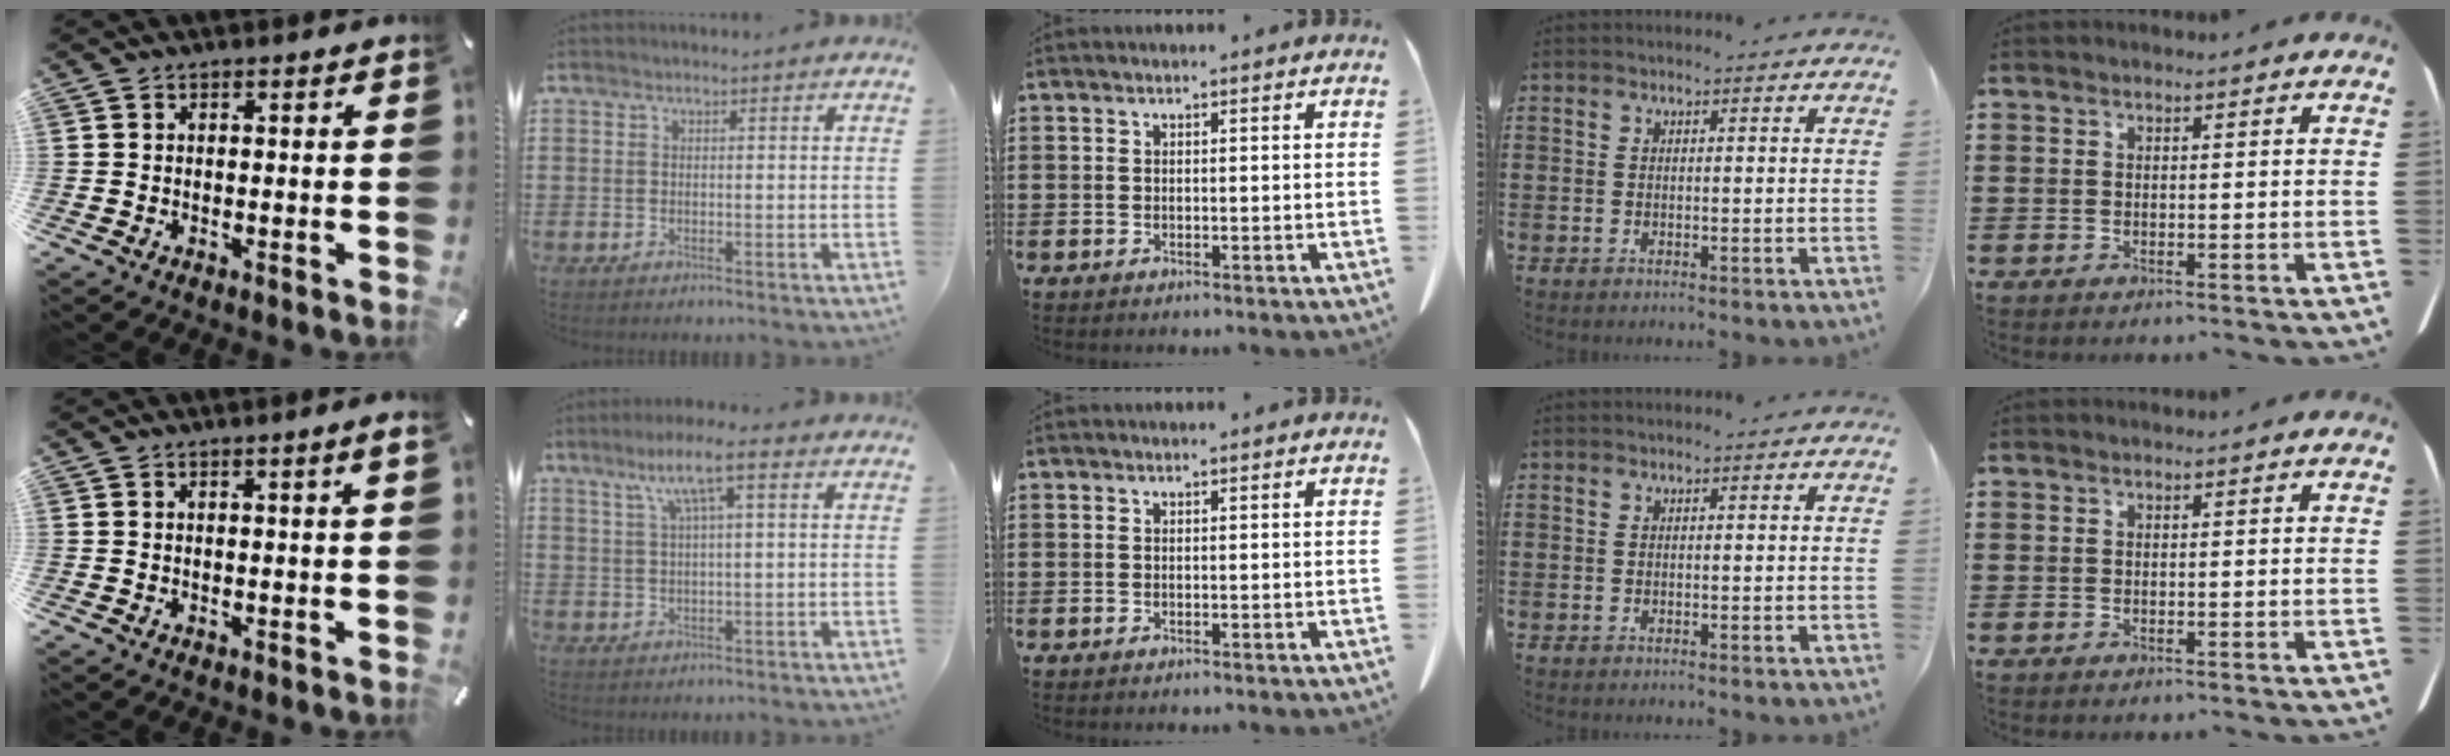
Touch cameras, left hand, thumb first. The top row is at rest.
{"thumb": {"total": 1.9, "force": [0.6, 0.1, 1.8], "torque": [-0.033, 0.000, 0.009]}, "index": {"total": 6.1, "force": [2.3, 0.5, 5.7], "torque": [-0.114, 0.004, 0.034]}}